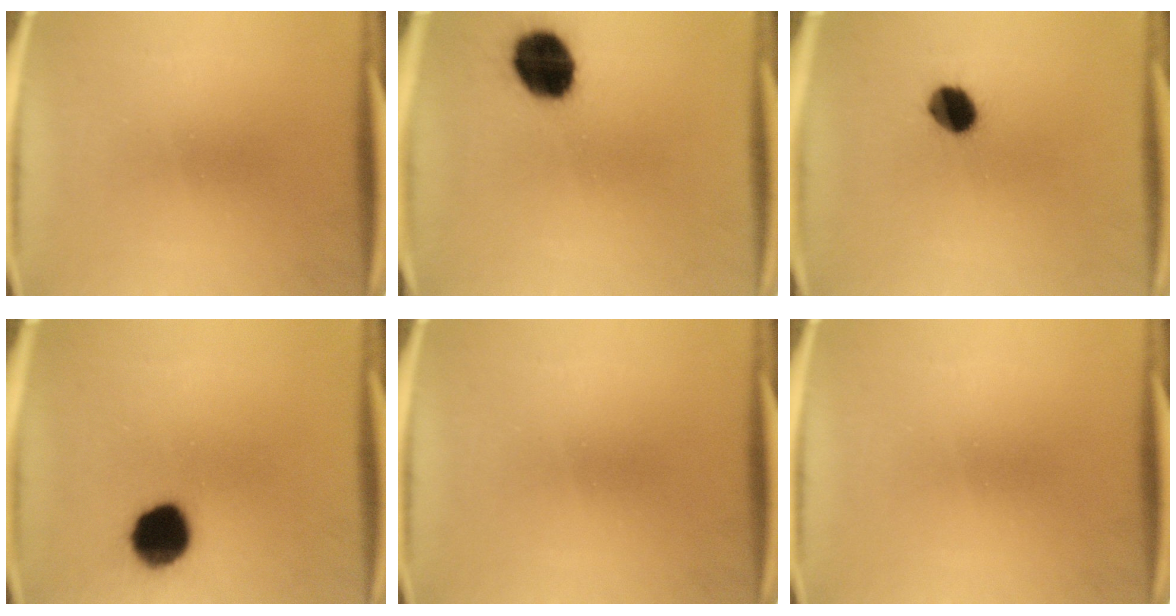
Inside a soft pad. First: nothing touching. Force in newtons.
{"total": 13.7}
{"total": 7.5}
{"total": 12.1}
{"total": 0.0}
{"total": 0.0}